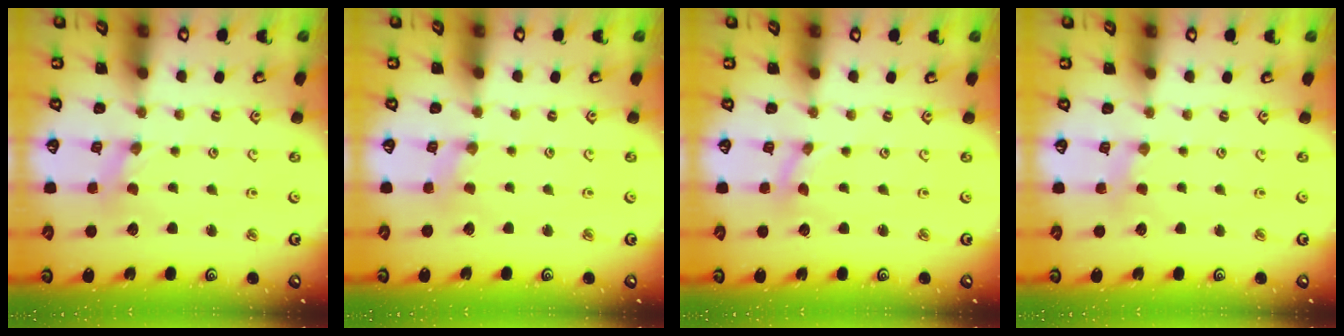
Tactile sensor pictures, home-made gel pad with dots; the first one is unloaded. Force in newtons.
{"total": 1.2, "press": 1.1, "slide": 0.3}
{"total": 0.0}
{"total": 1.8, "press": 1.7, "slide": 0.4}